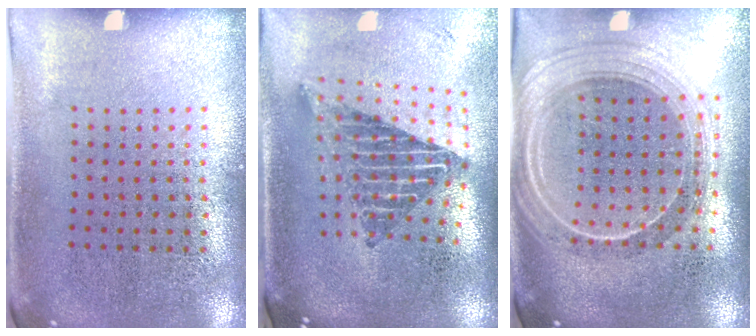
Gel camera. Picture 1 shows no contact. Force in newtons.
{"total": 2.2, "press": 1.6, "slide": 1.5}
{"total": 2.4, "press": 2.0, "slide": 1.3}